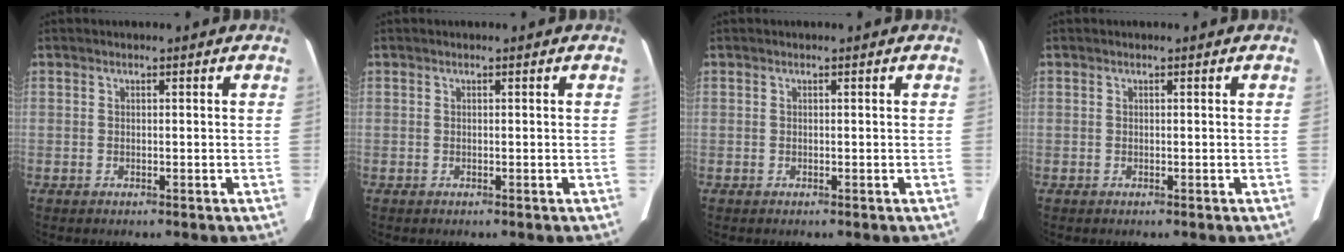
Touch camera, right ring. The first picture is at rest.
{"total": 0.0}
{"total": 0.0}
{"total": 0.0}